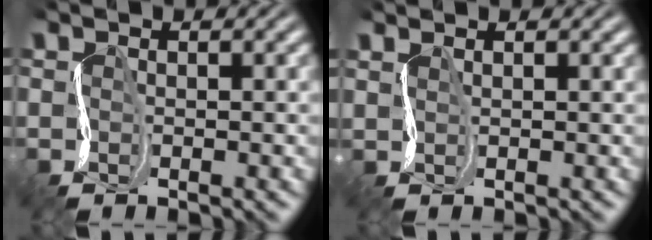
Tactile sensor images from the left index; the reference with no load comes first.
{"total": 1.6, "force": [1.6, 0.2, -0.2], "torque": [0.007, 0.000, 0.031]}